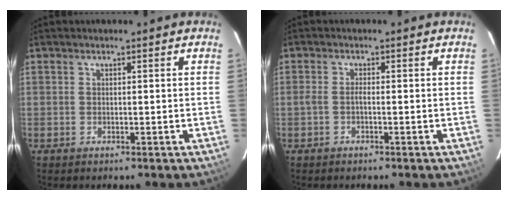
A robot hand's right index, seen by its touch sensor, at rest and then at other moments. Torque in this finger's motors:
{"motor_torque": [0.34, -0.06, 0.11, 0.03]}